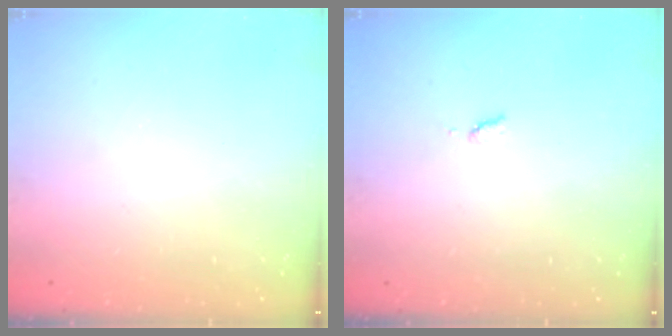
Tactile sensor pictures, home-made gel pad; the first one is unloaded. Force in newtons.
{"total": 3.5, "press": 3.5, "slide": 0.5}